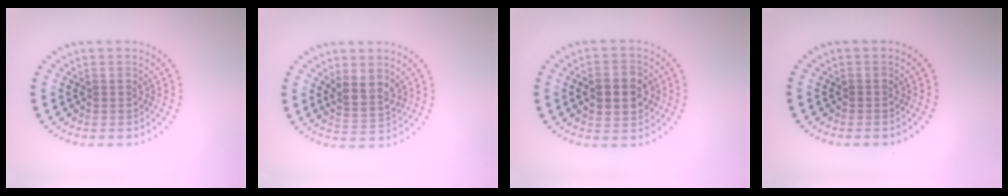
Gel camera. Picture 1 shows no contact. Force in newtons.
{"total": 2.4, "press": 2.1, "slide": 1.1}
{"total": 4.5, "press": 4.5, "slide": 0.2}
{"total": 0.0}